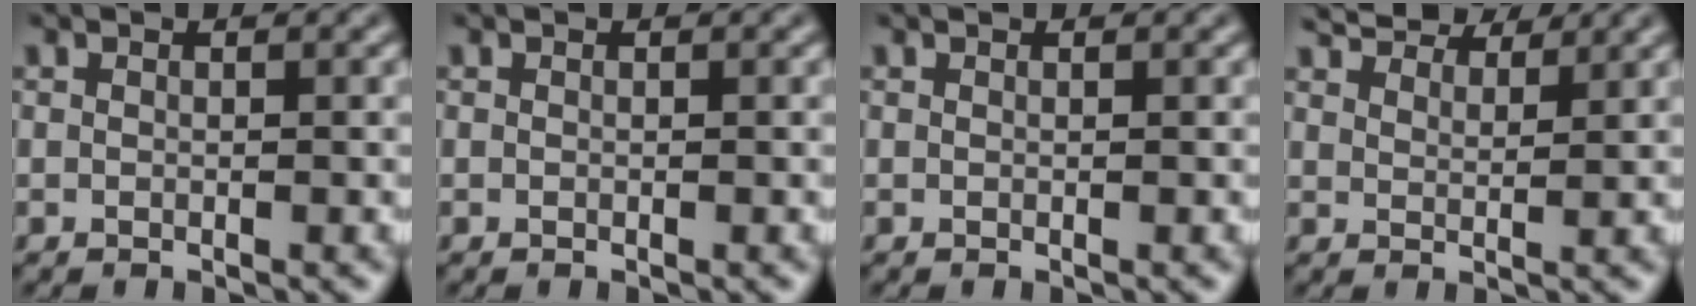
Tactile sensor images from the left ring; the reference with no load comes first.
{"total": 0.0}
{"total": 0.0}
{"total": 6.0, "force": [5.4, 1.4, 2.0], "torque": [-0.044, 0.007, 0.084]}